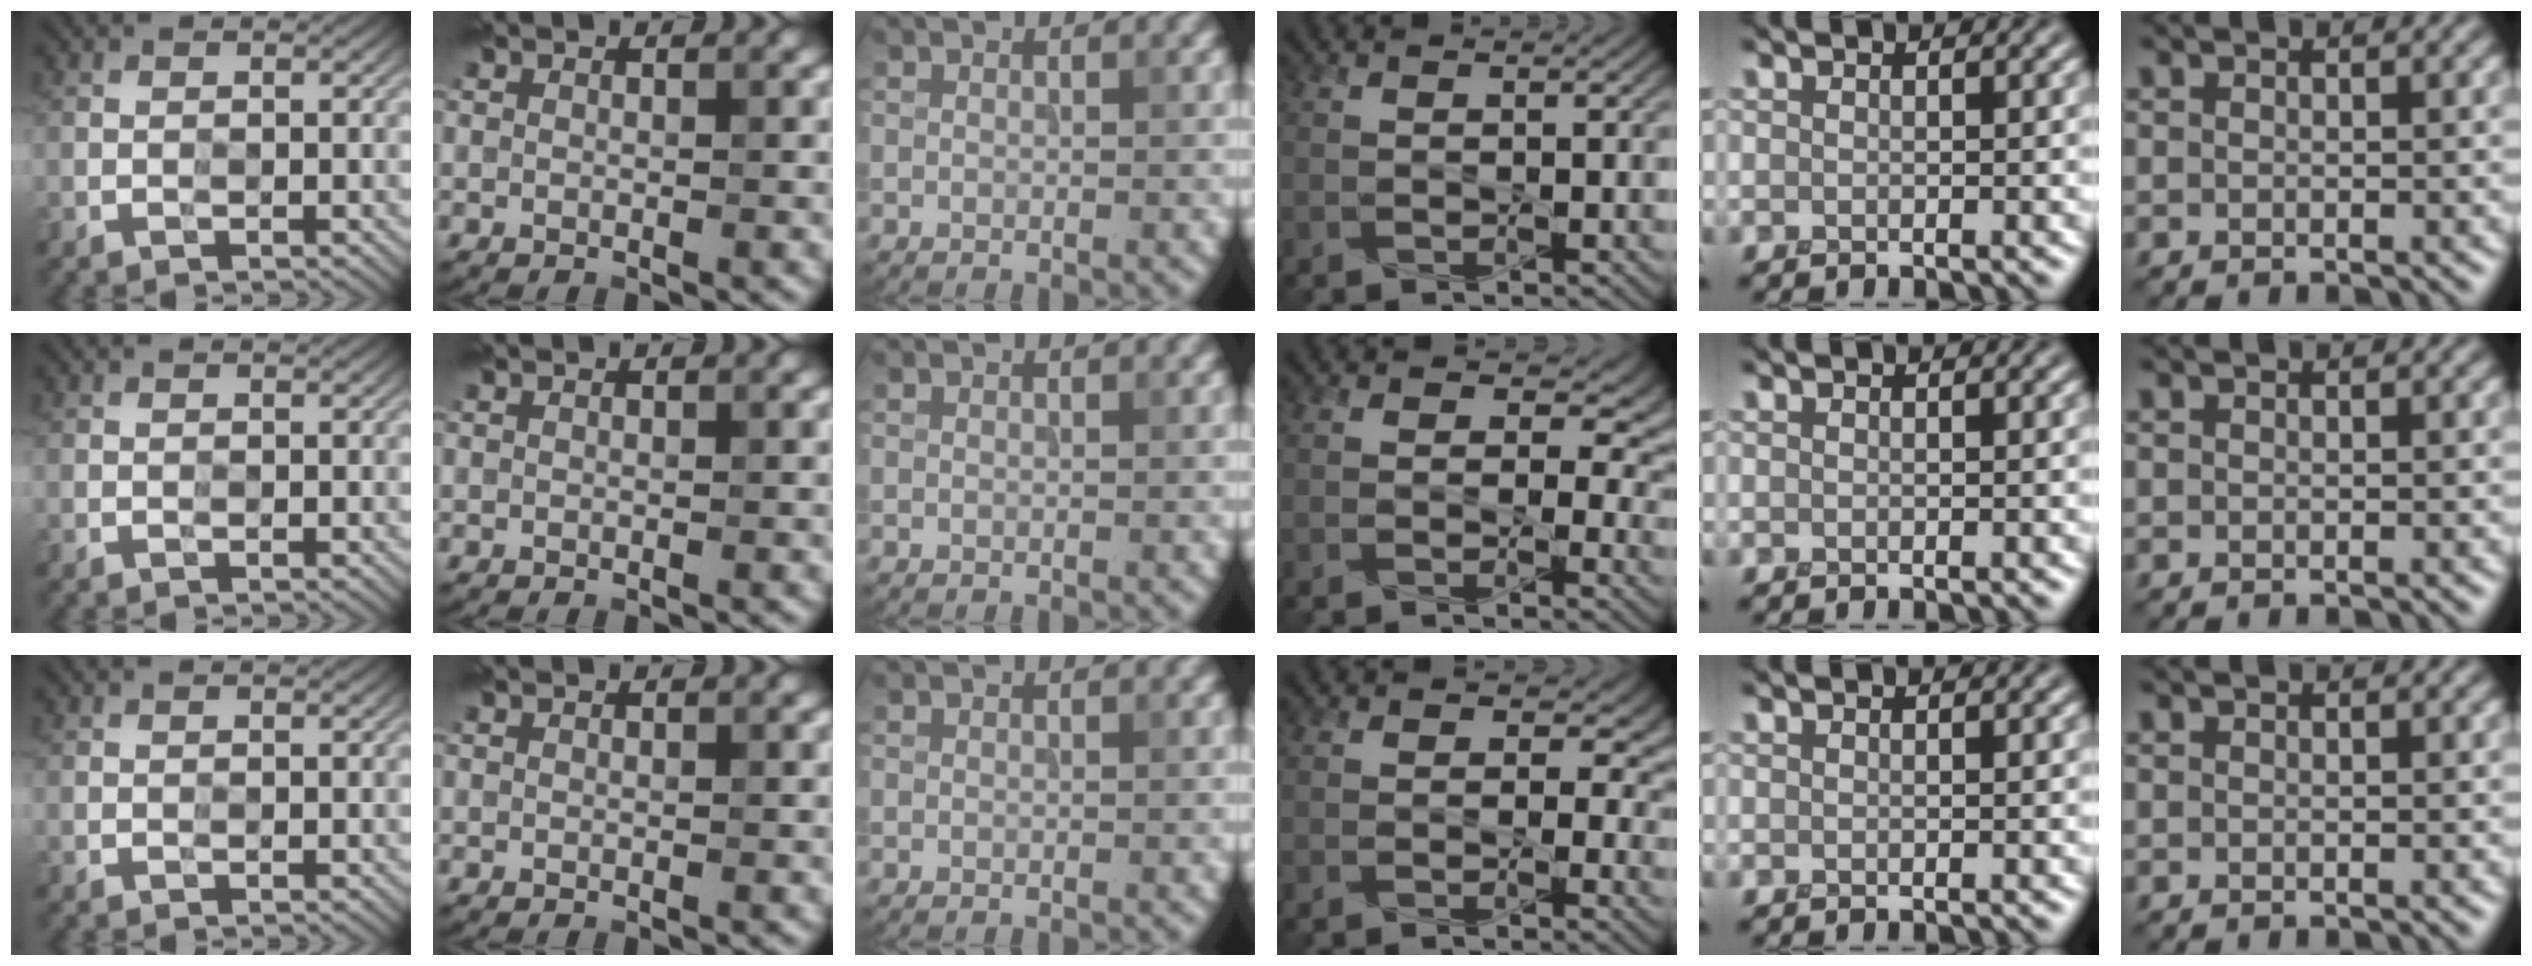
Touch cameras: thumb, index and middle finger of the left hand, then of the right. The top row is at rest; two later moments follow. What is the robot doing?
{"motion": "press", "object": "syringe"}